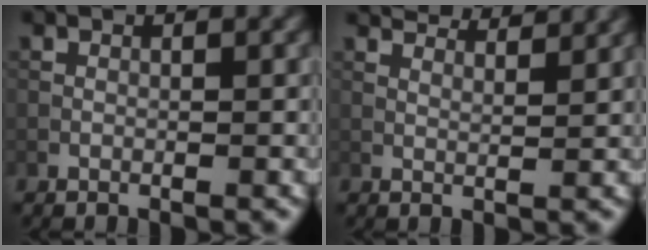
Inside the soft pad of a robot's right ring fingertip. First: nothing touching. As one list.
[{"total": 5.3, "force": [4.7, 1.0, 2.3], "torque": [-0.035, 0.003, 0.057]}]